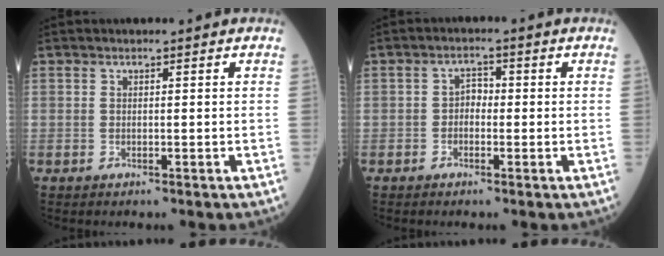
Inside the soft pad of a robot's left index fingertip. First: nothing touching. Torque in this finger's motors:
{"motor_torque": [-0.06, 0.18, -0.03, -0.01]}